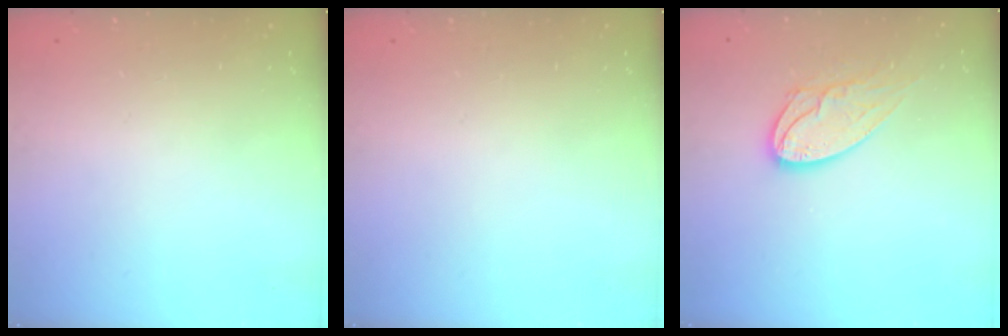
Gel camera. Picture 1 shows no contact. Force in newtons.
{"total": 0.0}
{"total": 13.0, "press": 13.0, "slide": 1.1}